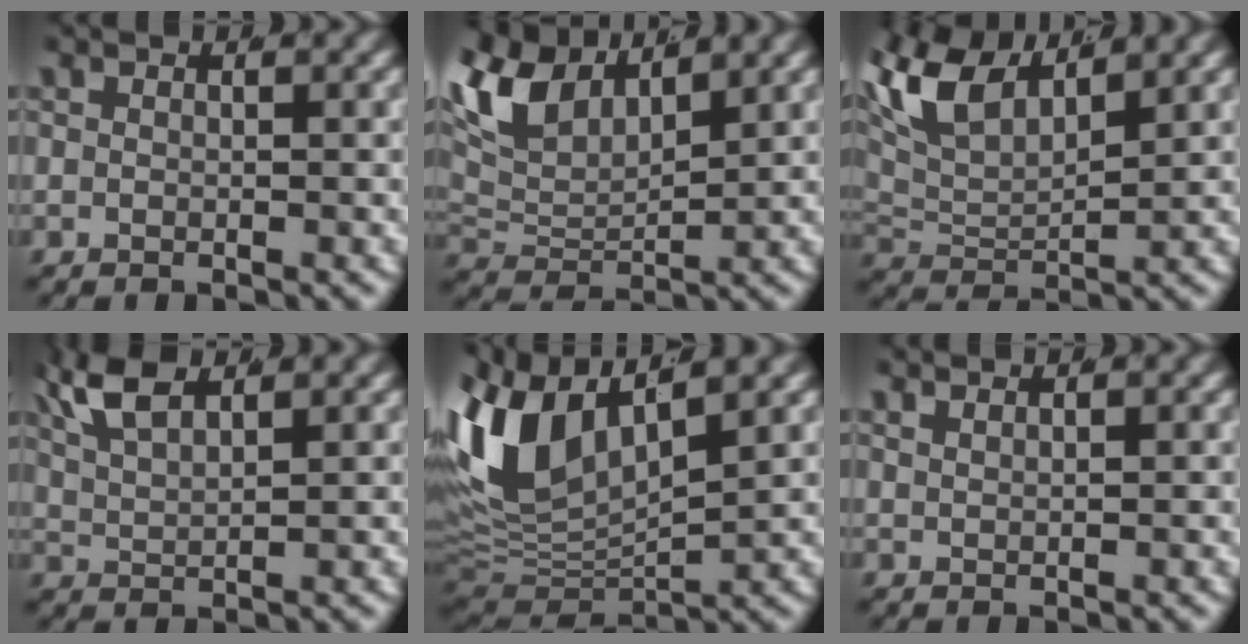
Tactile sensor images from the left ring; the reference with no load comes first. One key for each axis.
{"total": 9.0, "fx": 3.6, "fy": 5.7, "fz": 5.9, "tx": -0.143, "ty": -0.012, "tz": 0.071}
{"total": 8.8, "fx": 3.1, "fy": 6.0, "fz": 5.7, "tx": -0.152, "ty": -0.017, "tz": 0.060}
{"total": 4.1, "fx": 3.0, "fy": 1.5, "fz": 2.4, "tx": -0.064, "ty": -0.006, "tz": 0.063}
{"total": 10.1, "fx": 2.8, "fy": 6.1, "fz": 7.6, "tx": -0.167, "ty": 0.001, "tz": 0.051}
{"total": 1.4, "fx": 1.2, "fy": -0.5, "fz": 0.1, "tx": 0.001, "ty": 0.001, "tz": 0.026}